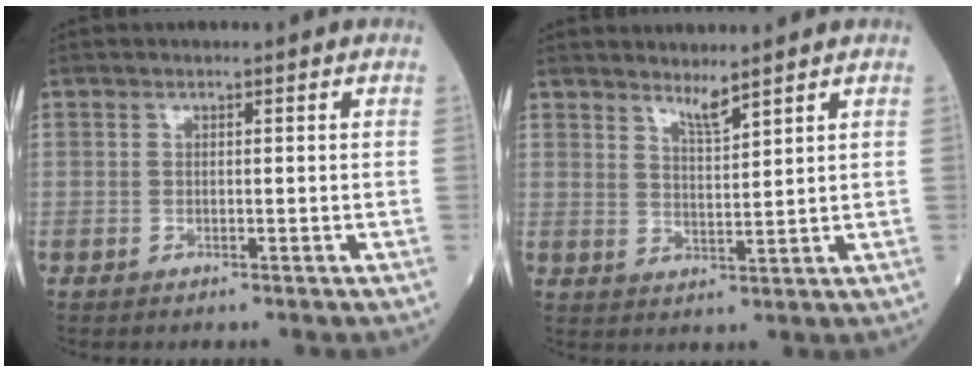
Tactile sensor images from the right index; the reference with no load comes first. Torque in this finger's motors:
{"motor_torque": [-0.22, 0.31, -0.01, 0.00]}